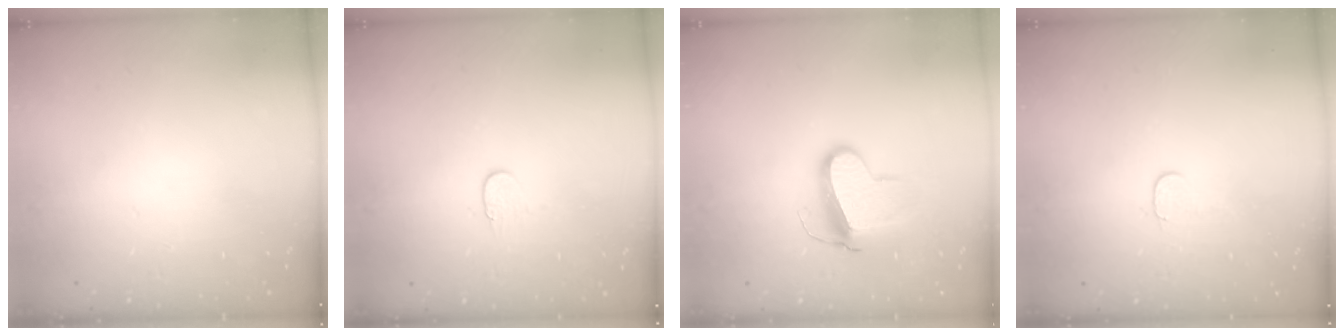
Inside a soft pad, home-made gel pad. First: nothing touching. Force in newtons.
{"total": 4.1, "press": 4.1, "slide": 0.4}
{"total": 10.9, "press": 10.8, "slide": 1.3}
{"total": 4.0, "press": 4.0, "slide": 0.5}